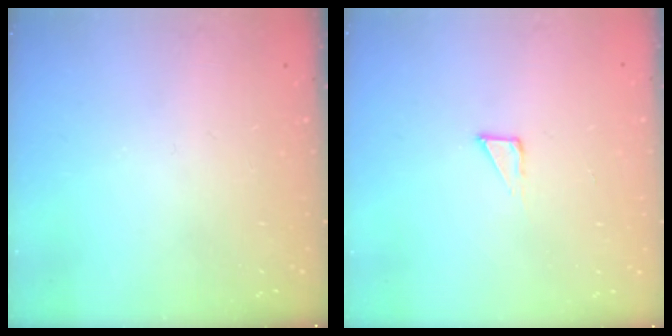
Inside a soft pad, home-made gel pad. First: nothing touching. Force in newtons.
{"total": 2.1, "press": 2.1, "slide": 0.1}